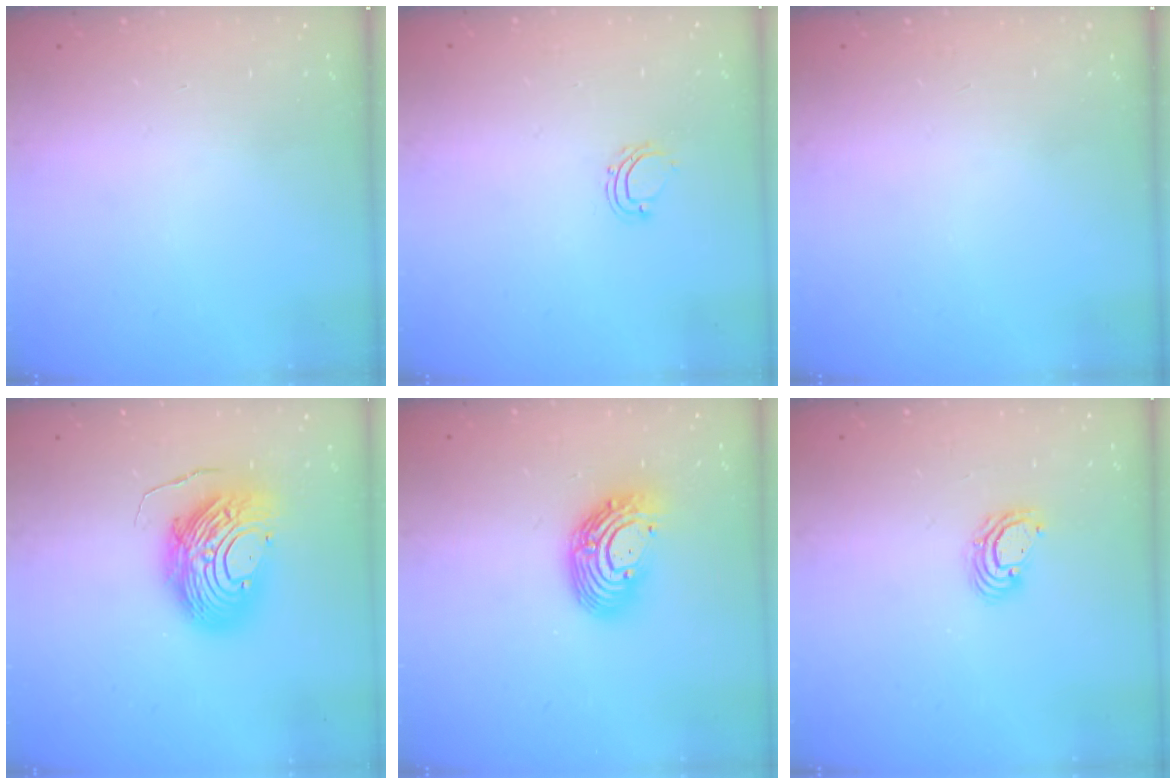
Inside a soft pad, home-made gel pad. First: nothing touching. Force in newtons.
{"total": 4.5, "press": 4.4, "slide": 0.6}
{"total": 0.0}
{"total": 13.7, "press": 13.6, "slide": 1.3}
{"total": 13.2, "press": 13.1, "slide": 1.3}
{"total": 5.1, "press": 5.1, "slide": 0.2}